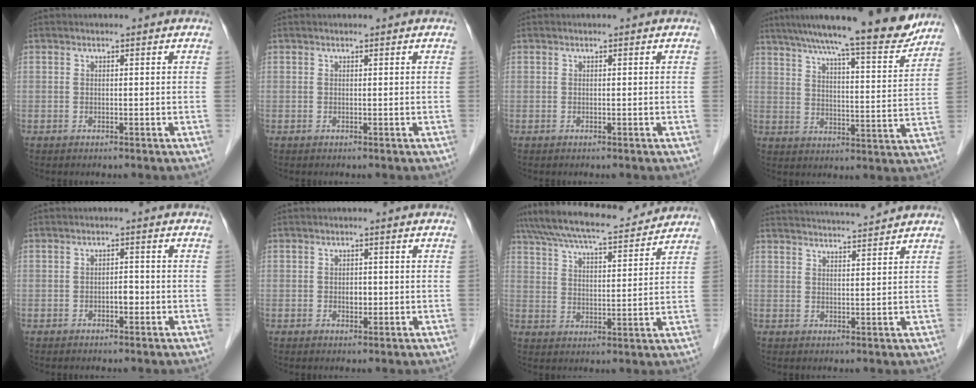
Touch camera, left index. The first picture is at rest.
{"total": 0.0}
{"total": 0.0}
{"total": 17.9, "force": [15.6, 0.8, 8.7], "torque": [-0.130, -0.006, 0.219]}
{"total": 1.6, "force": [-0.6, 0.7, 1.2], "torque": [-0.017, 0.003, -0.011]}
{"total": 1.5, "force": [-0.2, 1.0, 1.1], "torque": [-0.019, 0.001, 0.000]}
{"total": 18.1, "force": [16.4, 2.8, 7.2], "torque": [-0.135, 0.035, 0.246]}
{"total": 10.2, "force": [9.7, -0.5, 3.1], "torque": [-0.056, 0.017, 0.139]}